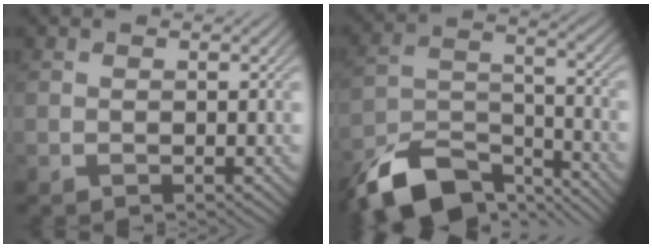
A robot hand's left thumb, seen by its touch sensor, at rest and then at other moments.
{"total": 13.2, "force": [-10.2, 5.3, 6.5], "torque": [-0.132, -0.014, -0.182]}